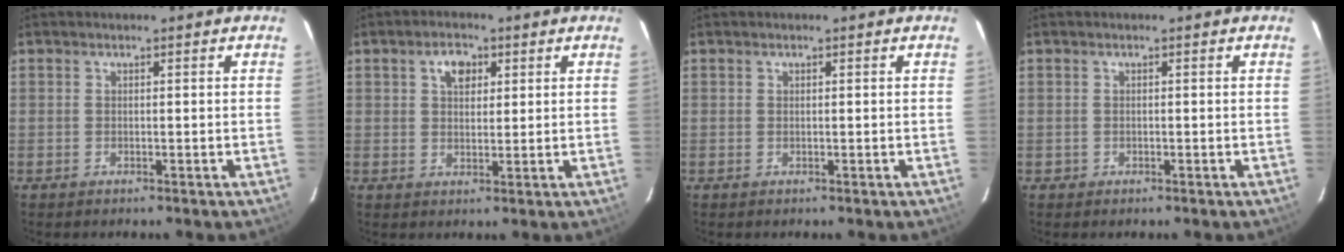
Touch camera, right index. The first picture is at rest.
{"total": 4.2, "force": [1.7, 2.7, 2.7], "torque": [-0.042, 0.013, 0.031]}
{"total": 0.0}
{"total": 1.0, "force": [-0.3, 1.0, 0.0], "torque": [0.002, 0.005, -0.001]}